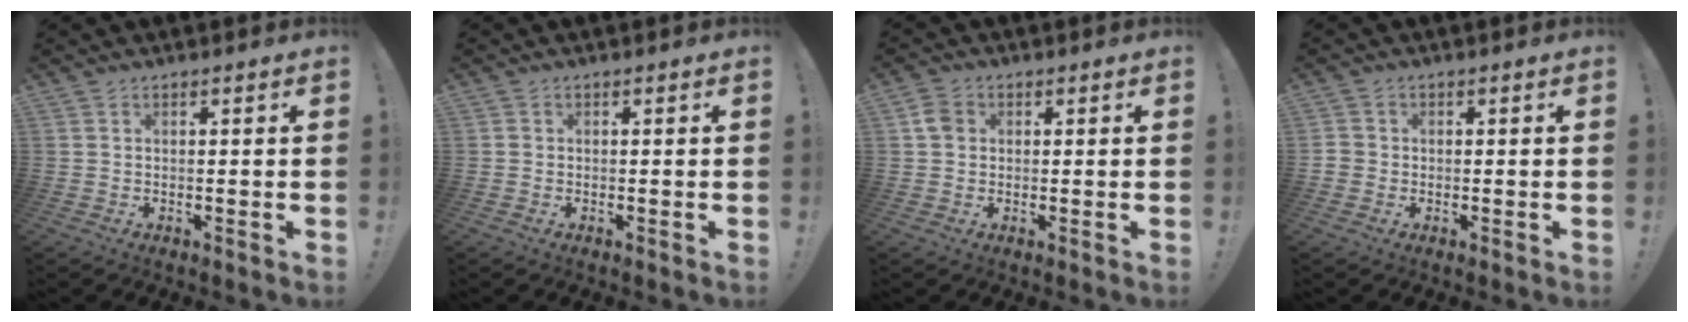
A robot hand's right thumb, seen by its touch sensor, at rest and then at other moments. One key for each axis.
{"total": 0.7, "fx": -0.2, "fy": 0.7, "fz": 0.2, "tx": -0.004, "ty": 0.004, "tz": -0.003}
{"total": 4.2, "fx": 0.7, "fy": 3.4, "fz": 2.3, "tx": -0.031, "ty": 0.007, "tz": 0.014}
{"total": 2.3, "fx": -0.8, "fy": 2.1, "fz": 0.4, "tx": -0.012, "ty": 0.011, "tz": -0.013}